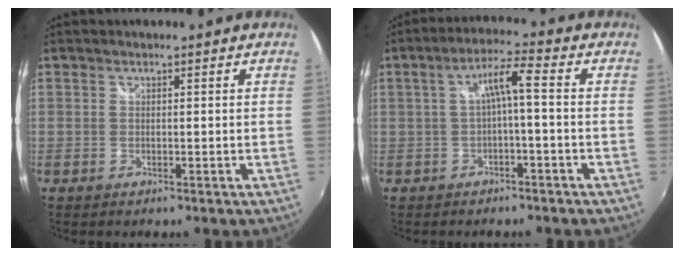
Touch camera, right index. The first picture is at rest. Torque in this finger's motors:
{"motor_torque": [0.56, -0.09, 0.34, 0.09]}